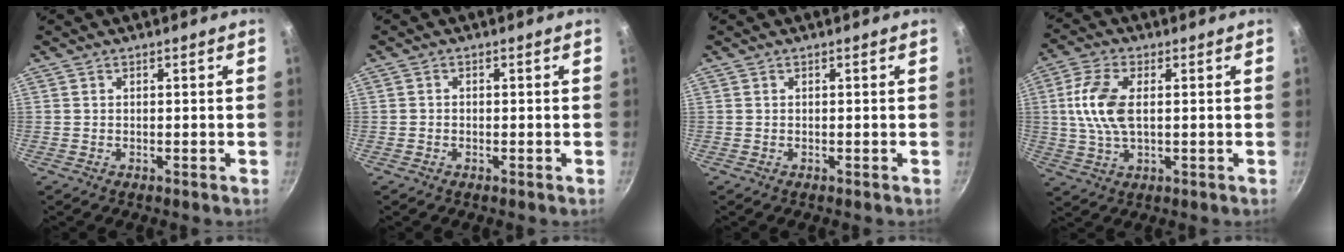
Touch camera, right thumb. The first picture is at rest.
{"total": 0.6, "force": [-0.2, 0.5, 0.3], "torque": [-0.006, 0.003, -0.005]}
{"total": 0.0}
{"total": 9.6, "force": [1.1, 5.0, 8.1], "torque": [-0.167, 0.007, 0.015]}